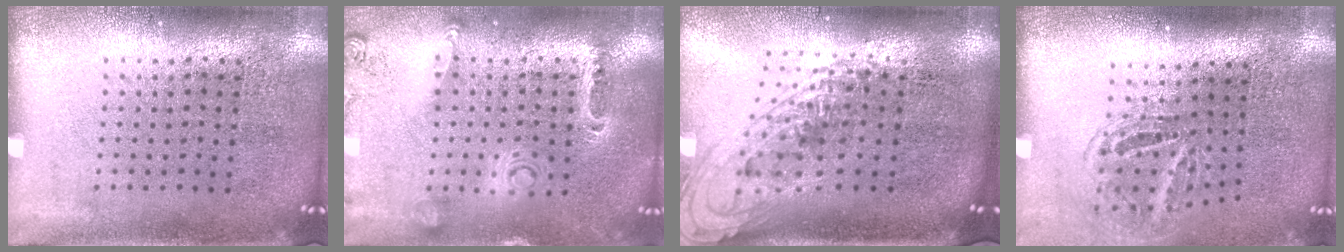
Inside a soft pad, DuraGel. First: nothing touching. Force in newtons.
{"total": 0.5, "press": 0.4, "slide": 0.3}
{"total": 1.8, "press": 1.4, "slide": 1.2}
{"total": 1.7, "press": 1.2, "slide": 1.3}